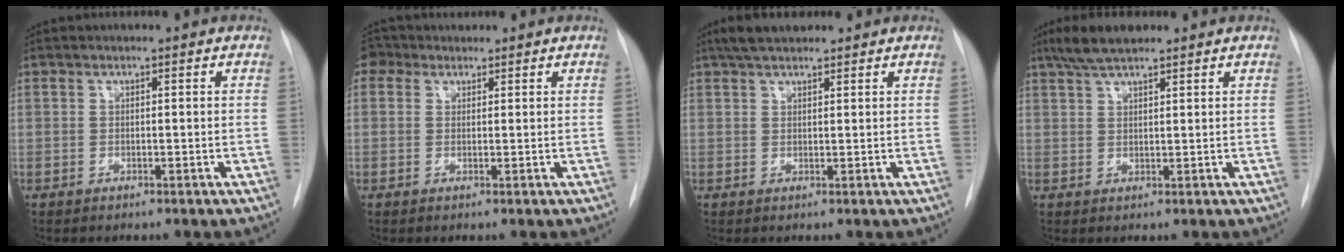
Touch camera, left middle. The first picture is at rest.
{"total": 2.7, "force": [1.7, 2.0, 0.4], "torque": [-0.007, 0.018, 0.028]}
{"total": 4.3, "force": [3.5, 1.4, 2.2], "torque": [-0.043, 0.019, 0.061]}
{"total": 5.2, "force": [4.1, 1.0, 3.0], "torque": [-0.064, 0.014, 0.075]}